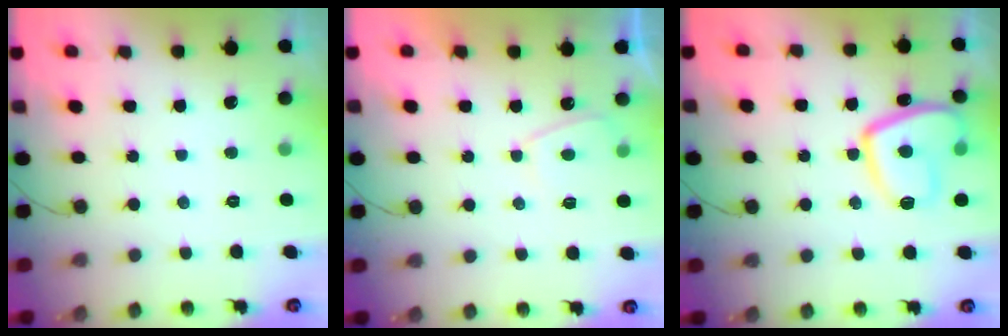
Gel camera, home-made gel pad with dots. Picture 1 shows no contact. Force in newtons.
{"total": 2.5, "press": 2.4, "slide": 0.7}
{"total": 13.3, "press": 13.3, "slide": 1.5}